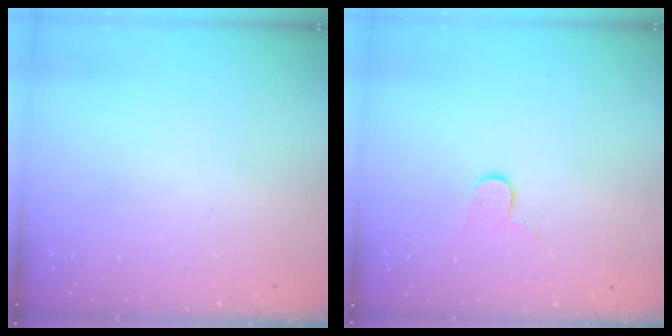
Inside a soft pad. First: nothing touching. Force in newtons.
{"total": 6.0, "press": 6.0, "slide": 0.2}